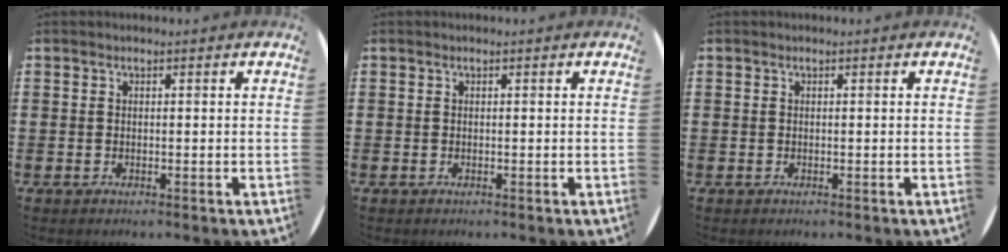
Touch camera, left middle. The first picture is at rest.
{"total": 0.0}
{"total": 0.0}